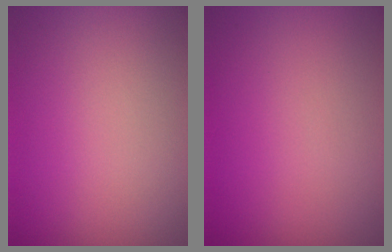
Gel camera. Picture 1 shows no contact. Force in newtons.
{"total": 0.0}